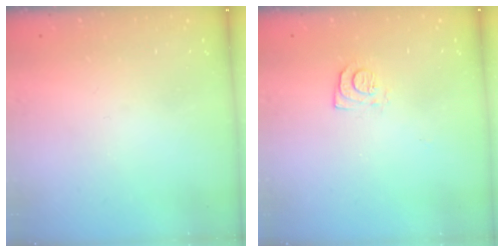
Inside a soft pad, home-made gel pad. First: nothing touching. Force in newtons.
{"total": 6.8, "press": 6.7, "slide": 0.7}